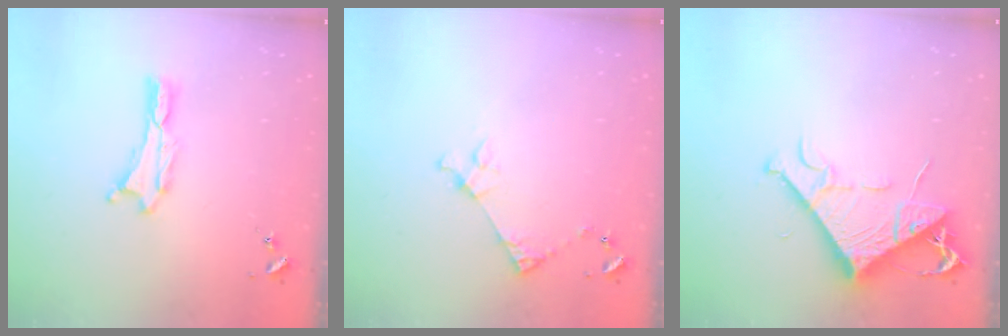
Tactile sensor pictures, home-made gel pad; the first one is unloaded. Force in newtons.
{"total": 5.0, "press": 5.0, "slide": 0.4}
{"total": 8.6, "press": 8.5, "slide": 1.2}